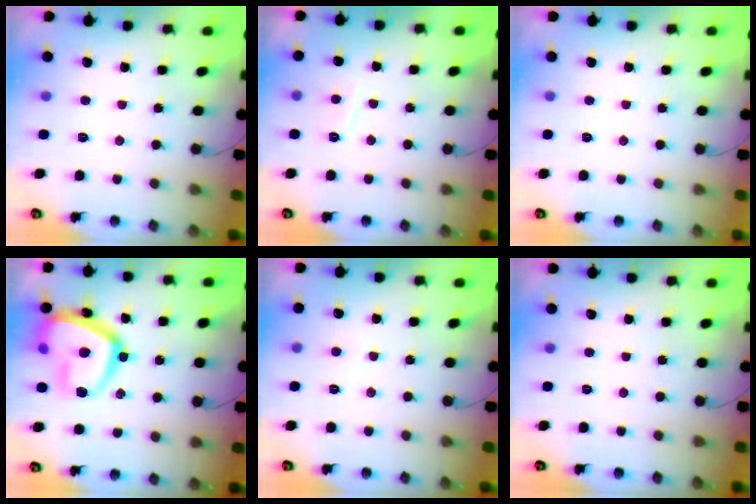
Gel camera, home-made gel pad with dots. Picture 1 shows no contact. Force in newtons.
{"total": 2.4, "press": 2.3, "slide": 0.7}
{"total": 0.0}
{"total": 20.4, "press": 20.4, "slide": 1.9}
{"total": 2.3, "press": 2.3, "slide": 0.2}
{"total": 0.0}